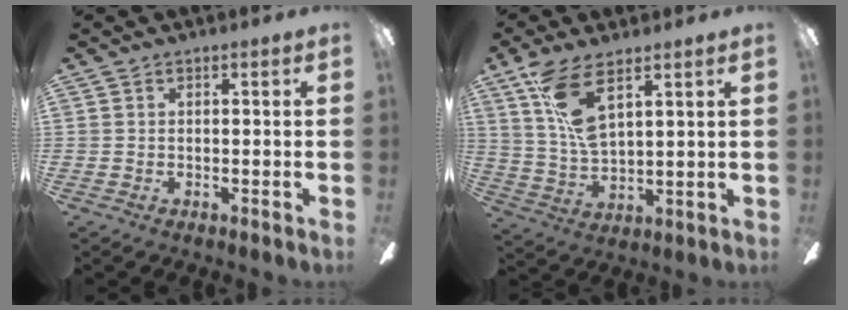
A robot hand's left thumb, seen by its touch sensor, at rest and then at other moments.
{"total": 11.6, "force": [6.5, 4.4, 8.6], "torque": [-0.174, -0.021, 0.122]}